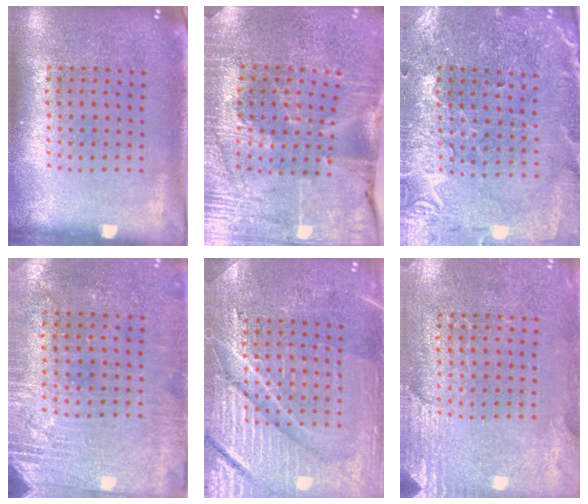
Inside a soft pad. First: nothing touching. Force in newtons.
{"total": 3.2, "press": 3.2, "slide": 0.2}
{"total": 1.3, "press": 1.2, "slide": 0.2}
{"total": 2.9, "press": 2.7, "slide": 1.1}
{"total": 6.4, "press": 6.3, "slide": 0.8}
{"total": 2.7, "press": 2.4, "slide": 1.1}